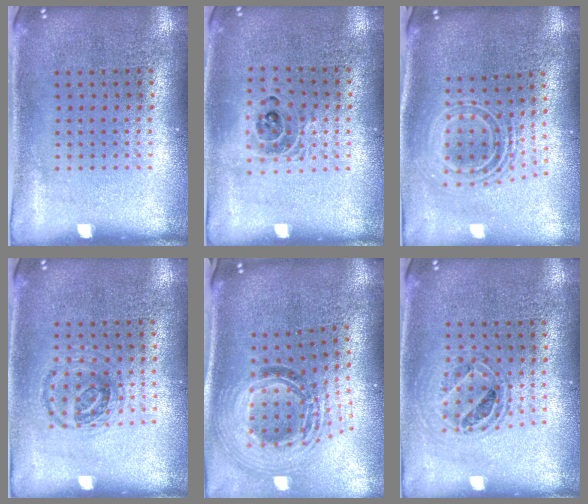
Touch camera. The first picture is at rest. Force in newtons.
{"total": 1.3, "press": 1.2, "slide": 0.5}
{"total": 2.2, "press": 1.5, "slide": 1.5}
{"total": 0.9, "press": 0.9, "slide": 0.2}
{"total": 2.1, "press": 1.6, "slide": 1.2}
{"total": 0.7, "press": 0.7, "slide": 0.1}